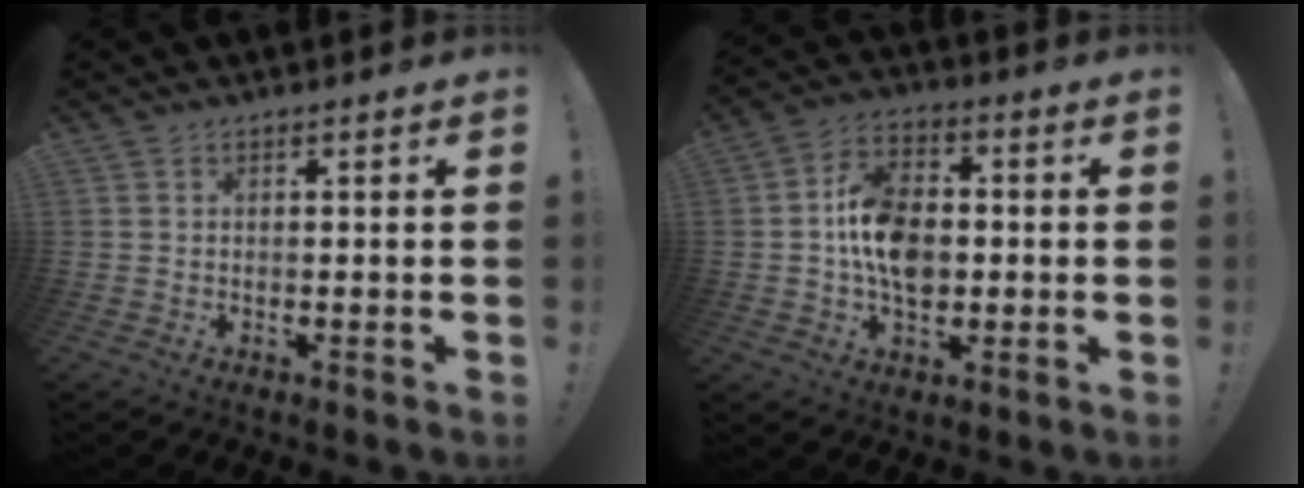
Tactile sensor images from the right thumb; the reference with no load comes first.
{"total": 13.9, "force": [-1.1, 9.9, 9.7], "torque": [-0.154, 0.017, -0.017]}